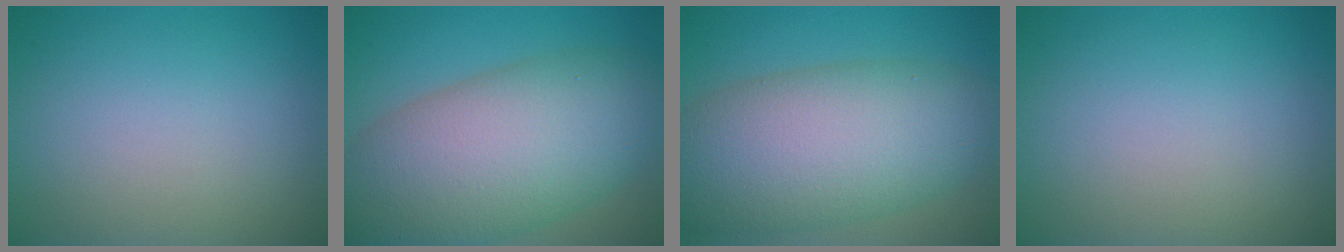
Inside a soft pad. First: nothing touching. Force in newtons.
{"total": 12.6, "press": 12.6, "slide": 0.4}
{"total": 11.2, "press": 11.2, "slide": 0.3}
{"total": 0.0}